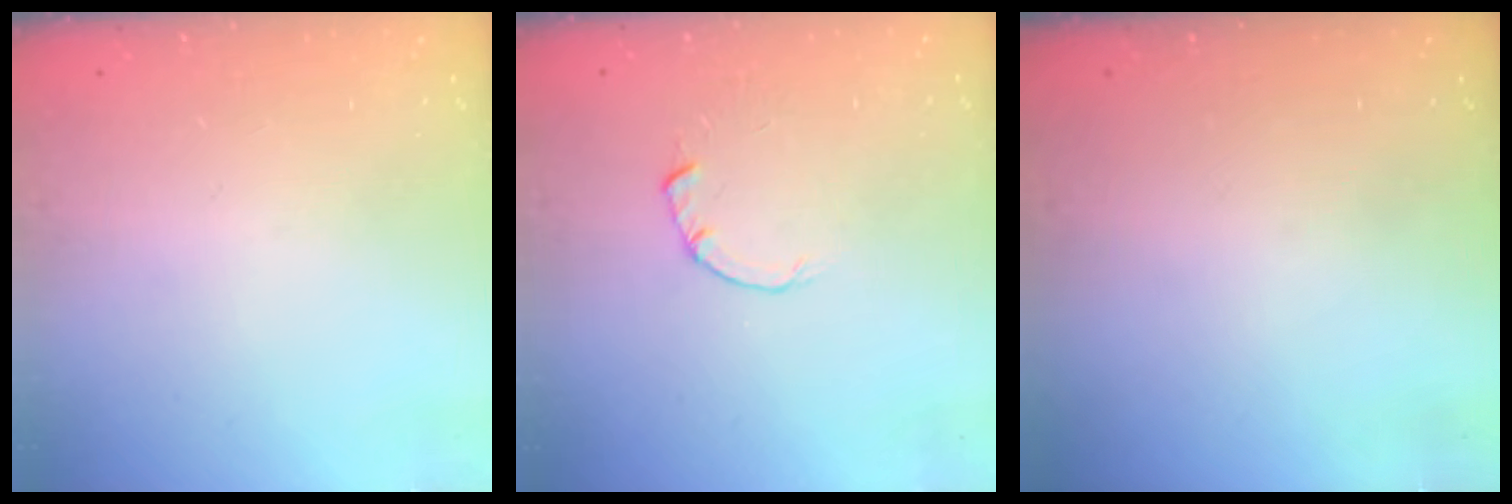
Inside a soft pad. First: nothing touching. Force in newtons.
{"total": 1.8, "press": 1.7, "slide": 0.3}
{"total": 0.0}